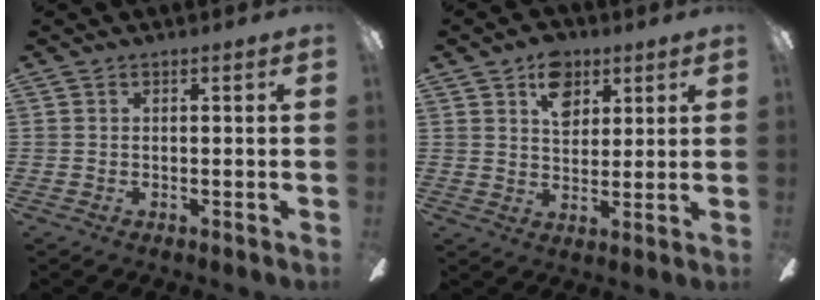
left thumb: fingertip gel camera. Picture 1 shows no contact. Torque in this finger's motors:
{"motor_torque": [0.80, 0.67, 0.50, -0.47, 0.01]}